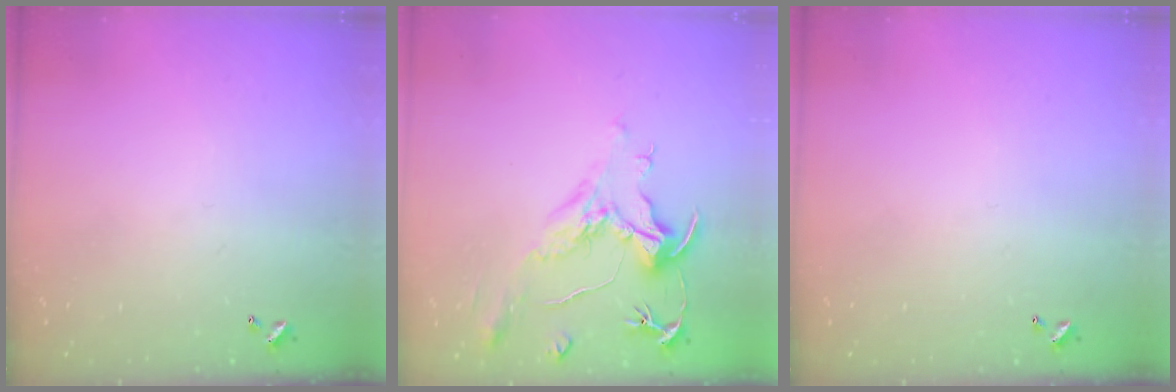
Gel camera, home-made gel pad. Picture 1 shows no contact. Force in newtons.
{"total": 2.2, "press": 1.7, "slide": 1.4}
{"total": 0.0}